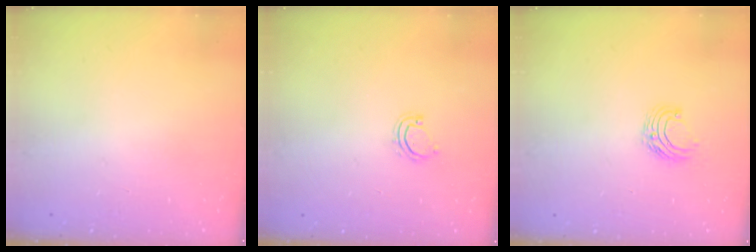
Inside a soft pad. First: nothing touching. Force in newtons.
{"total": 4.5, "press": 4.4, "slide": 0.4}
{"total": 6.4, "press": 6.3, "slide": 0.7}